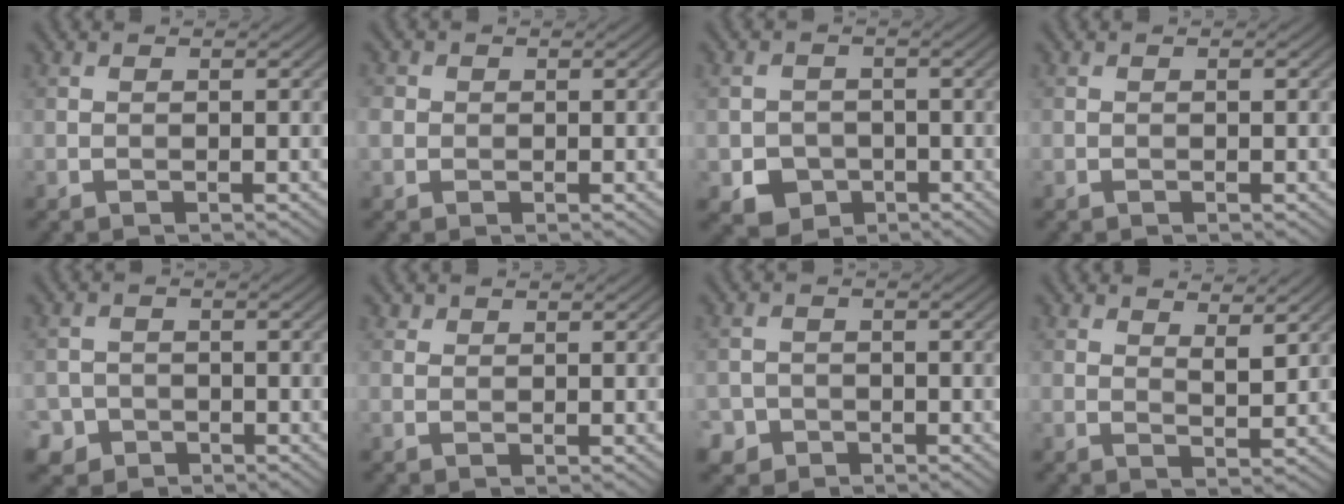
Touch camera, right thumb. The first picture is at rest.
{"total": 2.0, "force": [0.1, 1.9, 0.7], "torque": [-0.021, 0.000, -0.003]}
{"total": 4.3, "force": [-1.7, 3.7, 1.5], "torque": [-0.033, -0.011, -0.034]}
{"total": 0.0}
{"total": 3.2, "force": [-1.9, 2.5, 0.6], "torque": [-0.011, -0.001, -0.041]}
{"total": 0.8, "force": [0.7, 0.4, 0.1], "torque": [-0.001, 0.001, 0.014]}
{"total": 2.9, "force": [-1.8, 2.2, 0.5], "torque": [-0.009, 0.000, -0.038]}
{"total": 3.0, "force": [2.3, 0.8, 1.9], "torque": [-0.030, -0.007, 0.041]}